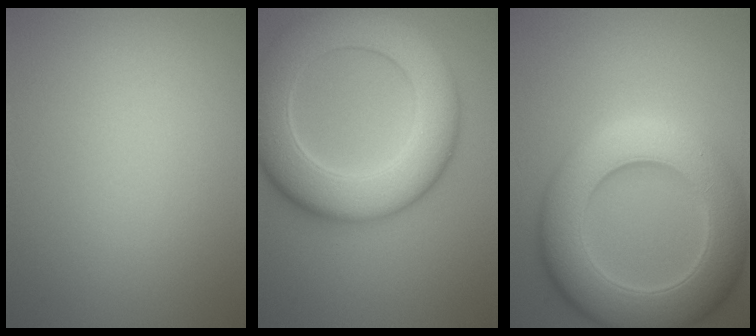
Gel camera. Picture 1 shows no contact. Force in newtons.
{"total": 10.6, "press": 10.6, "slide": 0.1}
{"total": 10.4, "press": 10.3, "slide": 0.7}